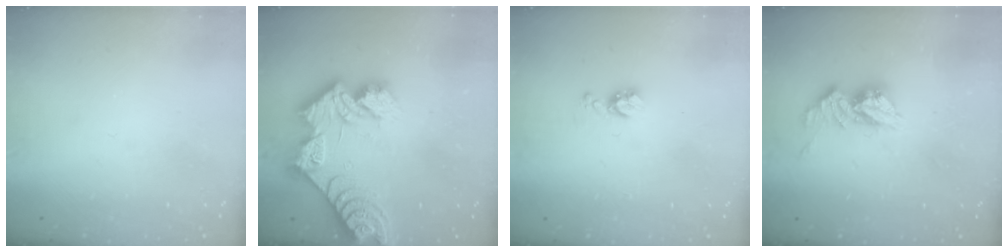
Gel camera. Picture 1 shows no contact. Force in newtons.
{"total": 17.3, "press": 17.2, "slide": 1.7}
{"total": 5.2, "press": 5.1, "slide": 0.6}
{"total": 11.5, "press": 11.4, "slide": 1.1}